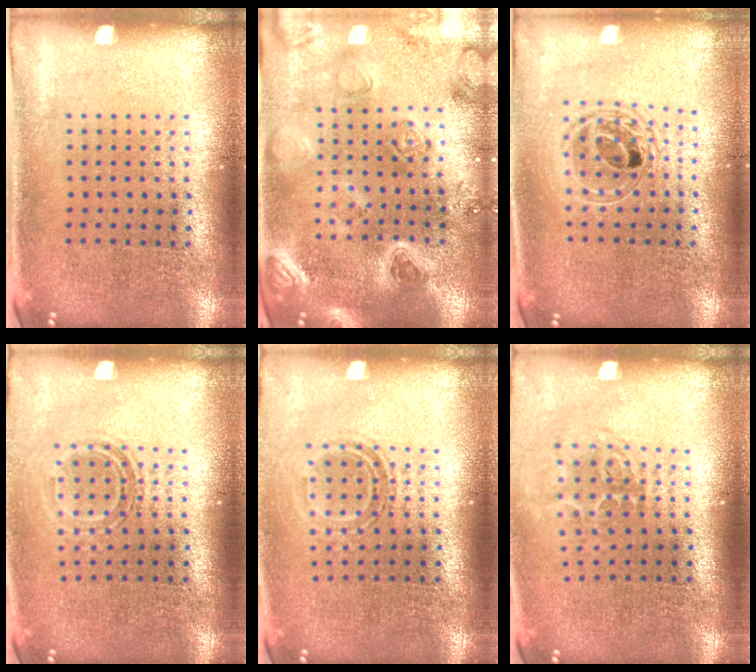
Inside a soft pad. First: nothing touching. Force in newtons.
{"total": 2.2, "press": 2.2, "slide": 0.2}
{"total": 1.6, "press": 1.4, "slide": 0.9}
{"total": 1.4, "press": 1.0, "slide": 1.0}
{"total": 1.4, "press": 1.0, "slide": 1.0}
{"total": 1.8, "press": 1.2, "slide": 1.3}